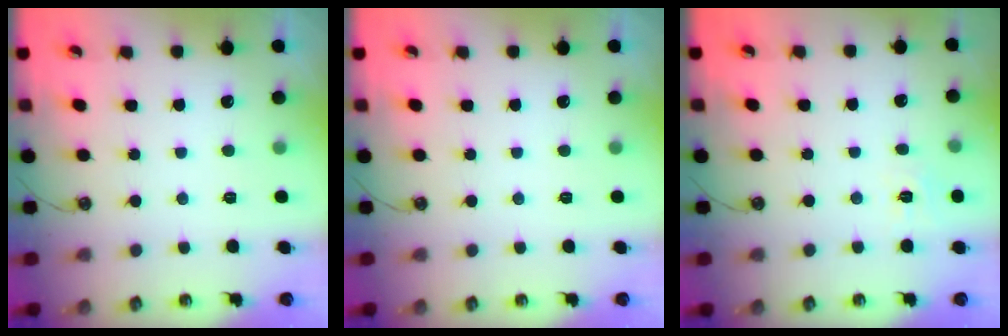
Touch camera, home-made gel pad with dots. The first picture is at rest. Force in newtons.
{"total": 0.0}
{"total": 5.8, "press": 5.7, "slide": 0.6}